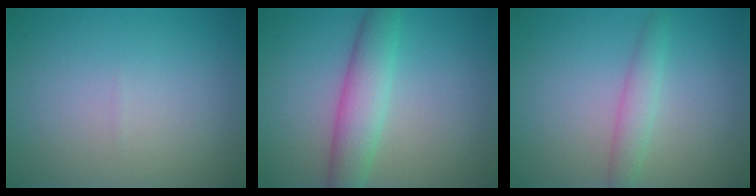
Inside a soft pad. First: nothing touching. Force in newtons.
{"total": 4.4, "press": 4.4, "slide": 0.1}
{"total": 2.0, "press": 2.0, "slide": 0.0}